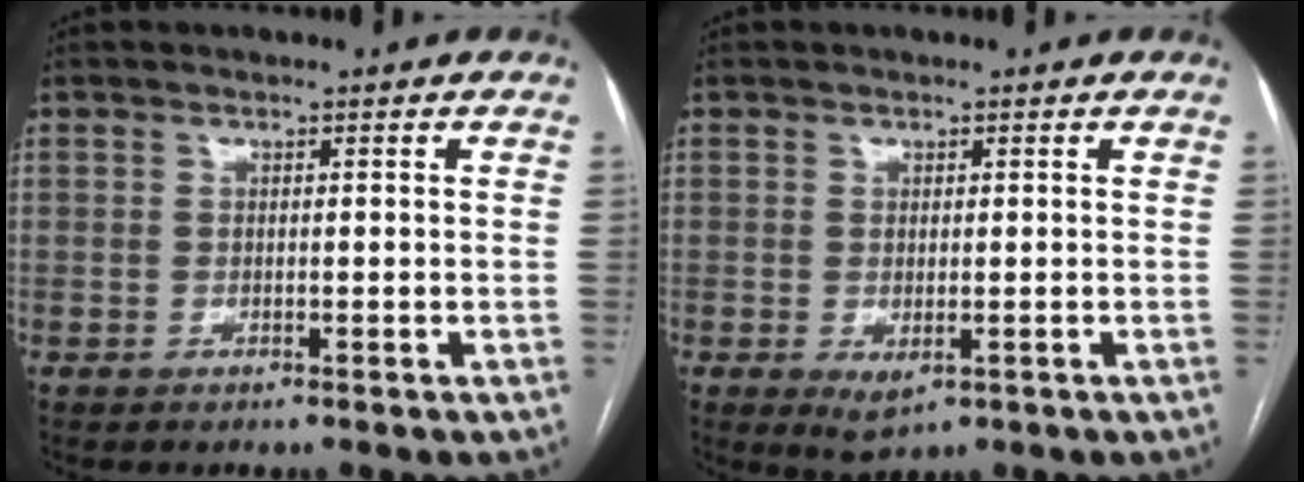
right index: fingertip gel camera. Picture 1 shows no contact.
{"total": 3.0, "force": [-0.9, 1.5, 2.4], "torque": [-0.036, -0.008, 0.000]}